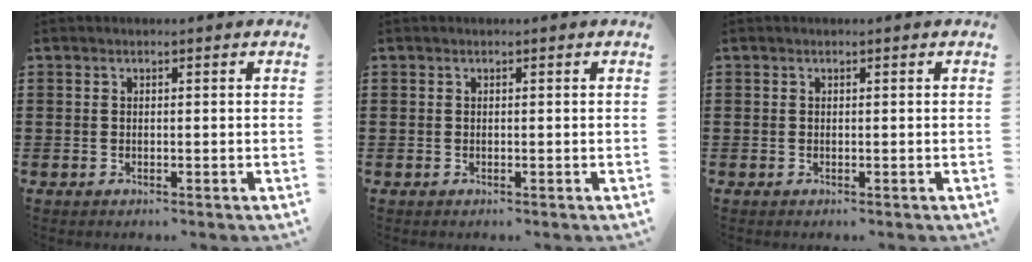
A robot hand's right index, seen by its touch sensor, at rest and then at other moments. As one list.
[{"total": 0.0}, {"total": 0.0}]